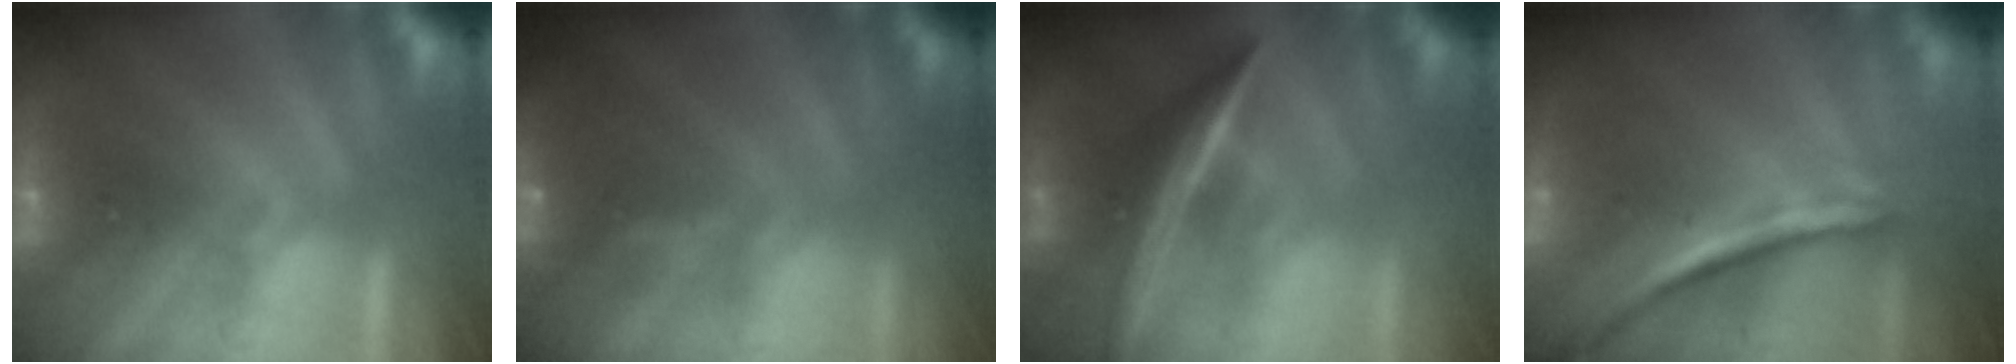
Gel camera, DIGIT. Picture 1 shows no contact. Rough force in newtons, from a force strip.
{"total": 7.5}
{"total": 2.5}
{"total": 7.2}